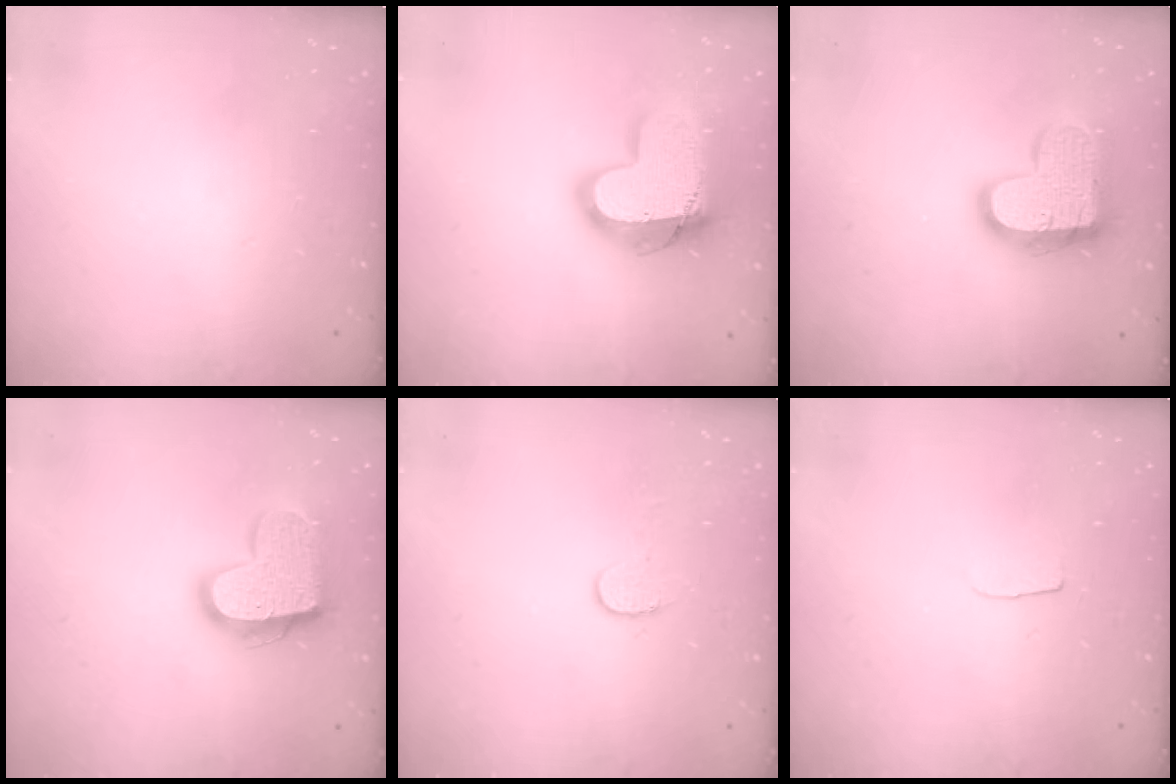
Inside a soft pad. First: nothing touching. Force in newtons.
{"total": 18.9, "press": 18.8, "slide": 1.5}
{"total": 16.9, "press": 16.8, "slide": 1.1}
{"total": 17.6, "press": 17.5, "slide": 1.3}
{"total": 6.2, "press": 6.1, "slide": 0.6}
{"total": 3.7, "press": 3.7, "slide": 0.3}